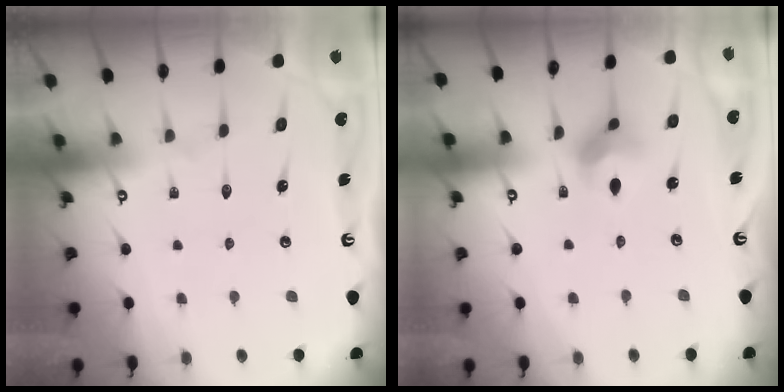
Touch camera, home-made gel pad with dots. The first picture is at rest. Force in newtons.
{"total": 5.5, "press": 5.5, "slide": 0.7}